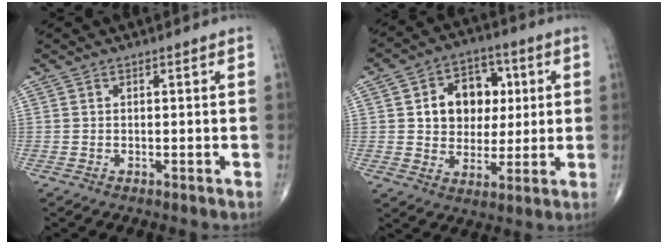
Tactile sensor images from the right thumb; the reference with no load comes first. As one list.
[{"total": 12.5, "force": [2.4, 9.8, 7.4], "torque": [-0.059, 0.007, 0.040]}]